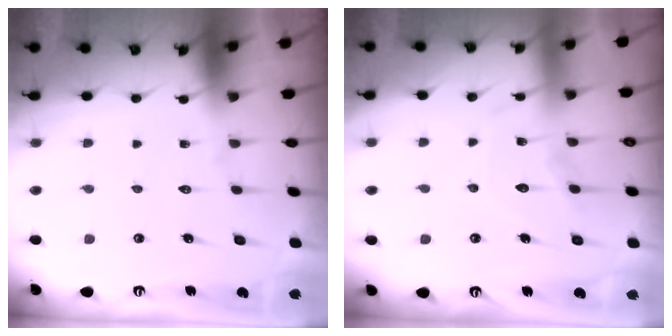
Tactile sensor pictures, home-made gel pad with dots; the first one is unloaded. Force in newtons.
{"total": 9.2, "press": 9.2, "slide": 0.8}